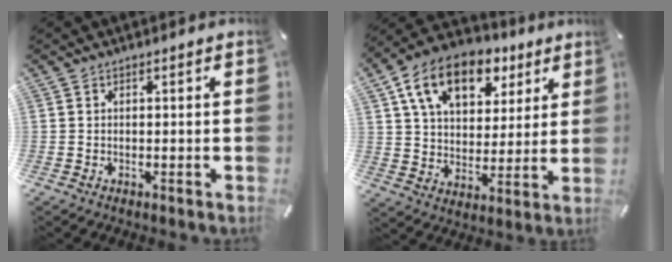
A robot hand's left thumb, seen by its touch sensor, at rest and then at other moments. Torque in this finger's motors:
{"motor_torque": [2.55, 2.46, 1.73, -1.04, 0.23]}